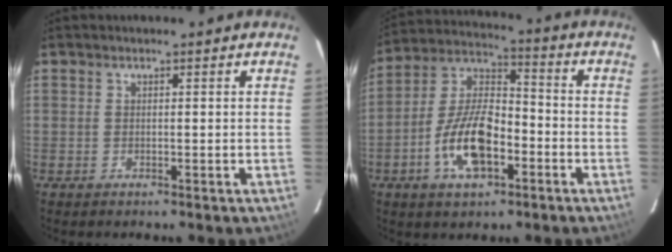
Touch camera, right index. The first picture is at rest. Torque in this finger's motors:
{"motor_torque": [2.00, -0.14, 0.44, 0.10]}